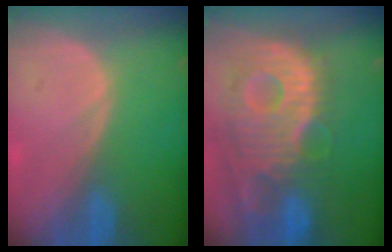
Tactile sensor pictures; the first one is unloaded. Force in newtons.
{"total": 13.5, "press": 11.7, "slide": 6.7}